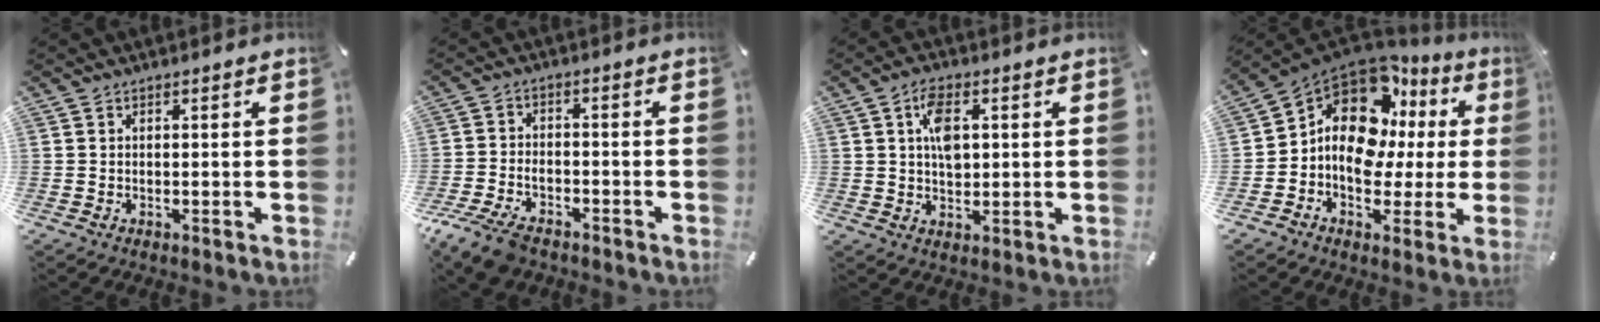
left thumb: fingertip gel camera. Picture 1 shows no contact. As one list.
[{"total": 7.3, "force": [-5.2, 3.6, 3.7], "torque": [-0.085, 0.019, -0.099]}, {"total": 6.5, "force": [1.5, 3.9, 4.9], "torque": [-0.080, 0.001, 0.021]}, {"total": 15.4, "force": [4.5, 11.1, 9.7], "torque": [-0.184, -0.038, 0.074]}]